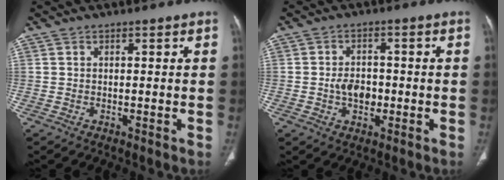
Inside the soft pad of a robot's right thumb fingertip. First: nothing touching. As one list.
[{"total": 5.2, "force": [-0.9, 3.6, 3.5], "torque": [-0.044, 0.007, -0.017]}]